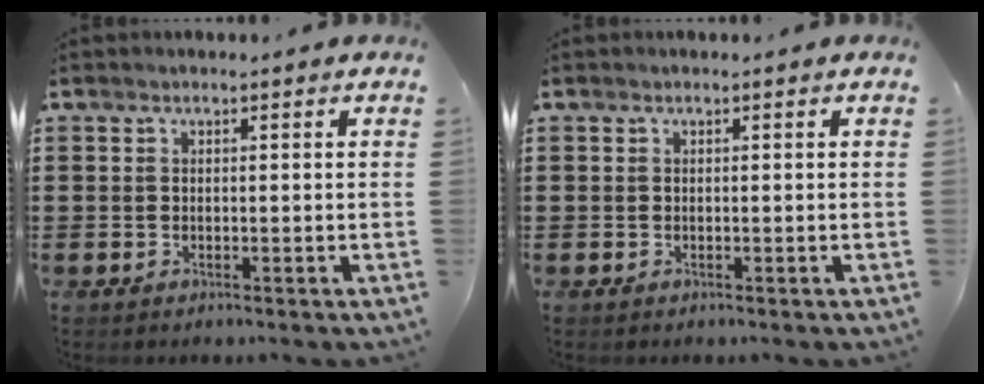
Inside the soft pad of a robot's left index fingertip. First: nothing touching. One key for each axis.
{"total": 0.0}